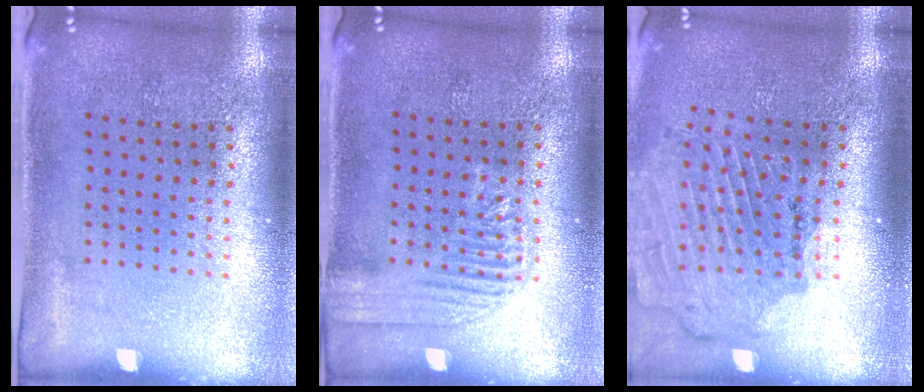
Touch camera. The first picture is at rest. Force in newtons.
{"total": 2.1, "press": 2.1, "slide": 0.3}
{"total": 1.7, "press": 1.7, "slide": 0.1}